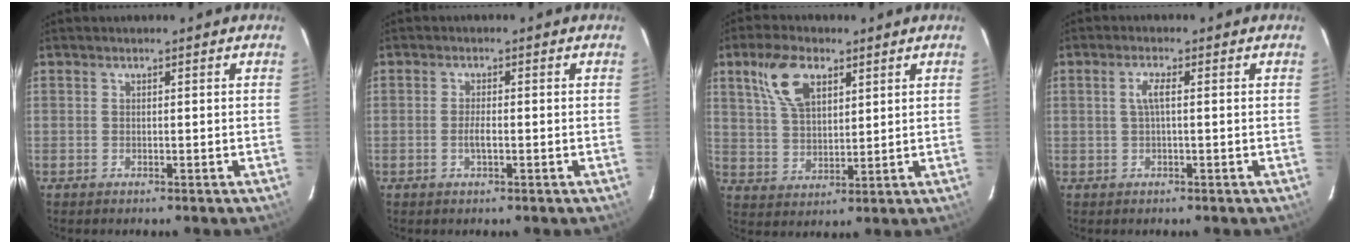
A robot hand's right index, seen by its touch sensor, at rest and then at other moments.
{"total": 2.1, "force": [-0.6, 0.5, 1.9], "torque": [-0.039, 0.002, -0.012]}
{"total": 9.8, "force": [5.0, 5.1, 6.8], "torque": [-0.135, 0.020, 0.100]}
{"total": 2.4, "force": [0.2, 0.3, 2.4], "torque": [-0.049, 0.004, 0.003]}